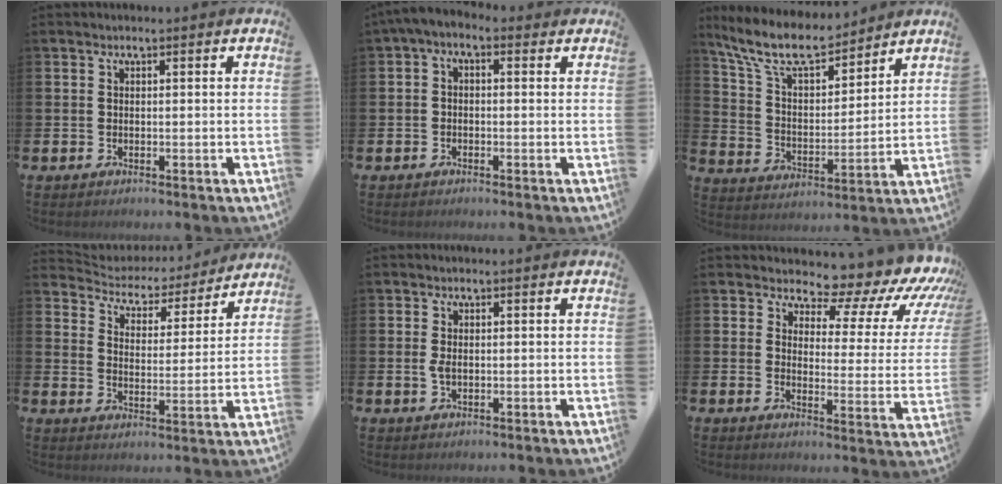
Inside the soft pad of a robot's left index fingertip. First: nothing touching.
{"total": 1.8, "force": [-1.3, 0.8, 1.0], "torque": [-0.020, 0.009, -0.028]}
{"total": 9.8, "force": [8.6, 2.6, 4.0], "torque": [-0.120, -0.044, 0.156]}
{"total": 3.8, "force": [3.3, 1.8, 0.2], "torque": [-0.035, -0.029, 0.049]}
{"total": 1.7, "force": [0.0, 0.9, 1.5], "torque": [-0.032, 0.003, 0.000]}
{"total": 6.6, "force": [5.7, 2.9, 1.6], "torque": [-0.024, -0.068, 0.083]}